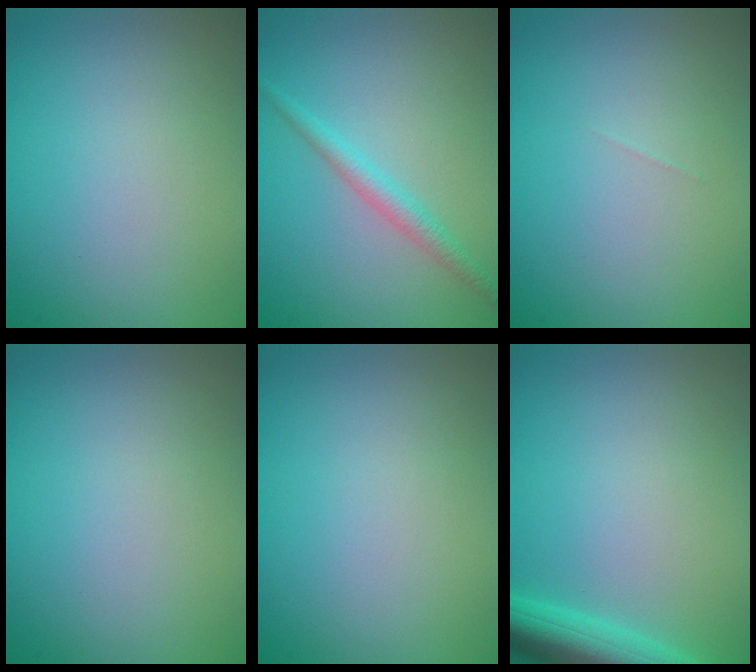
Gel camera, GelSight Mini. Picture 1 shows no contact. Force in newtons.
{"total": 2.0, "press": 2.0, "slide": 0.0}
{"total": 0.0}
{"total": 0.0}
{"total": 0.0}
{"total": 5.1, "press": 5.1, "slide": 0.3}